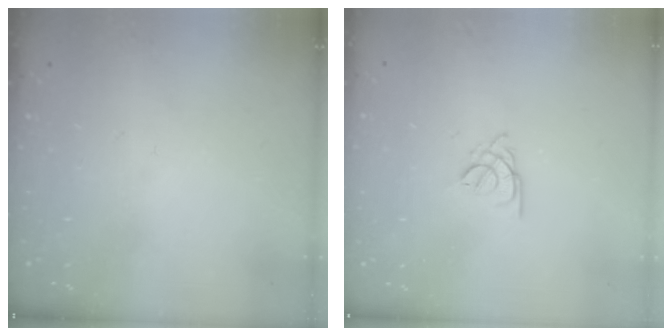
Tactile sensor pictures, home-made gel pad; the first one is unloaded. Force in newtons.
{"total": 2.7, "press": 2.6, "slide": 0.5}